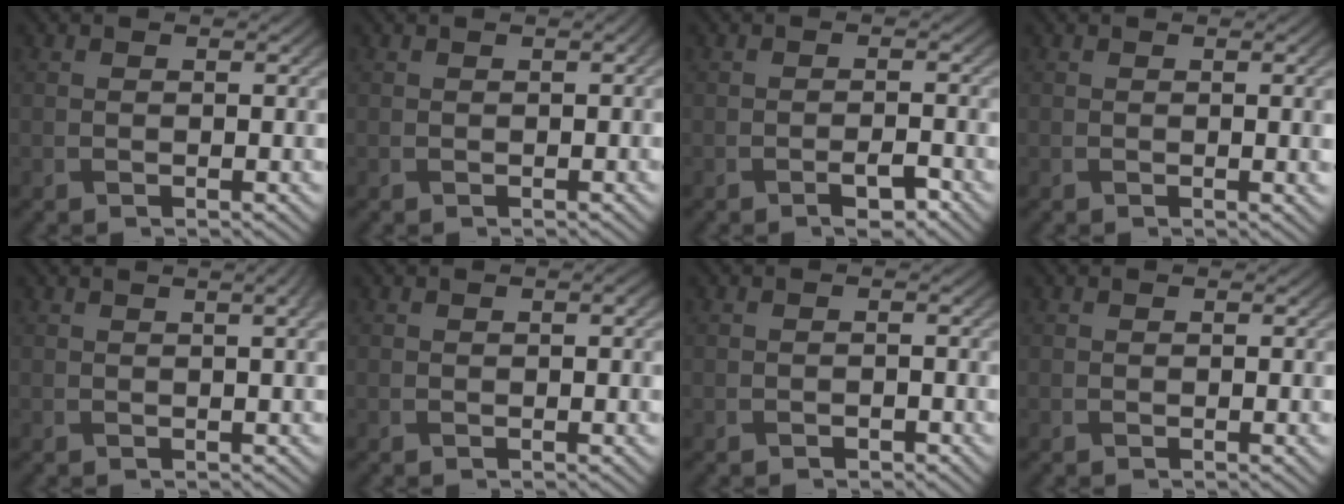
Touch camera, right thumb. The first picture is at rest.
{"total": 0.6, "force": [0.3, 0.1, 0.5], "torque": [-0.008, 0.005, 0.005]}
{"total": 2.4, "force": [-1.5, 0.6, 1.7], "torque": [-0.026, 0.003, -0.027]}
{"total": 2.9, "force": [0.1, 0.7, 2.8], "torque": [-0.036, 0.005, 0.002]}
{"total": 3.4, "force": [1.3, 1.0, 2.9], "torque": [-0.030, 0.012, 0.001]}
{"total": 0.8, "force": [0.2, 0.1, 0.7], "torque": [-0.011, 0.003, 0.003]}
{"total": 0.7, "force": [-0.6, 0.3, 0.2], "torque": [-0.001, -0.002, -0.009]}
{"total": 0.5, "force": [-0.1, 0.1, 0.5], "torque": [-0.008, -0.001, 0.000]}